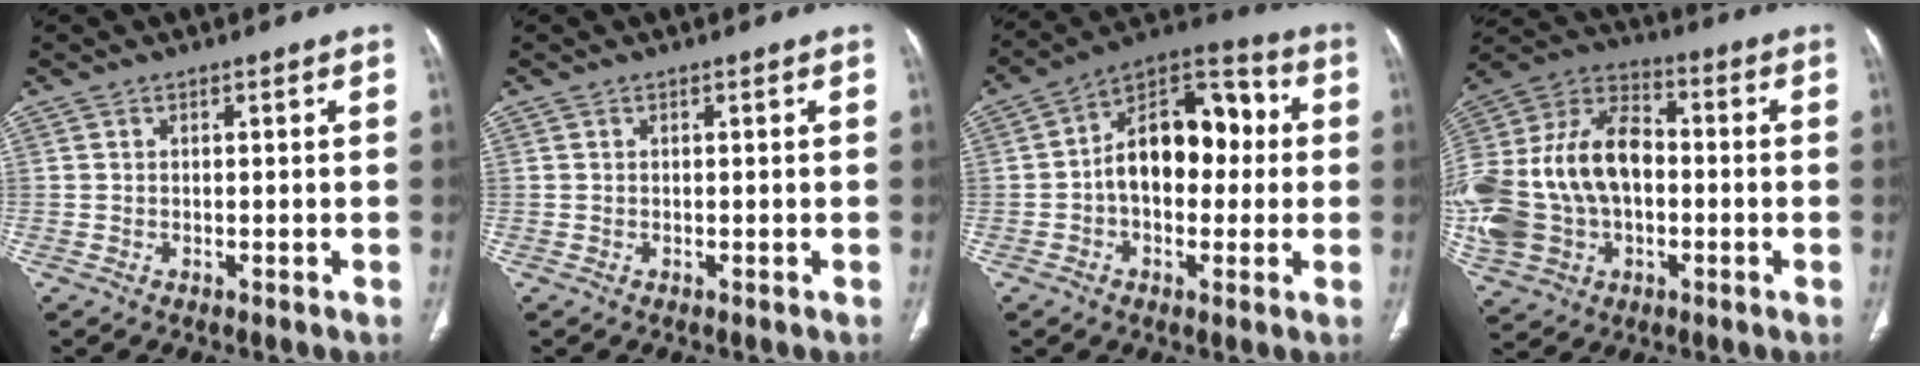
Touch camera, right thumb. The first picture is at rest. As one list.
[{"total": 0.0}, {"total": 16.4, "force": [0.5, 10.3, 12.8], "torque": [-0.157, 0.046, -0.004]}, {"total": 27.0, "force": [-1.7, 18.9, 19.2], "torque": [-0.429, 0.032, -0.017]}]